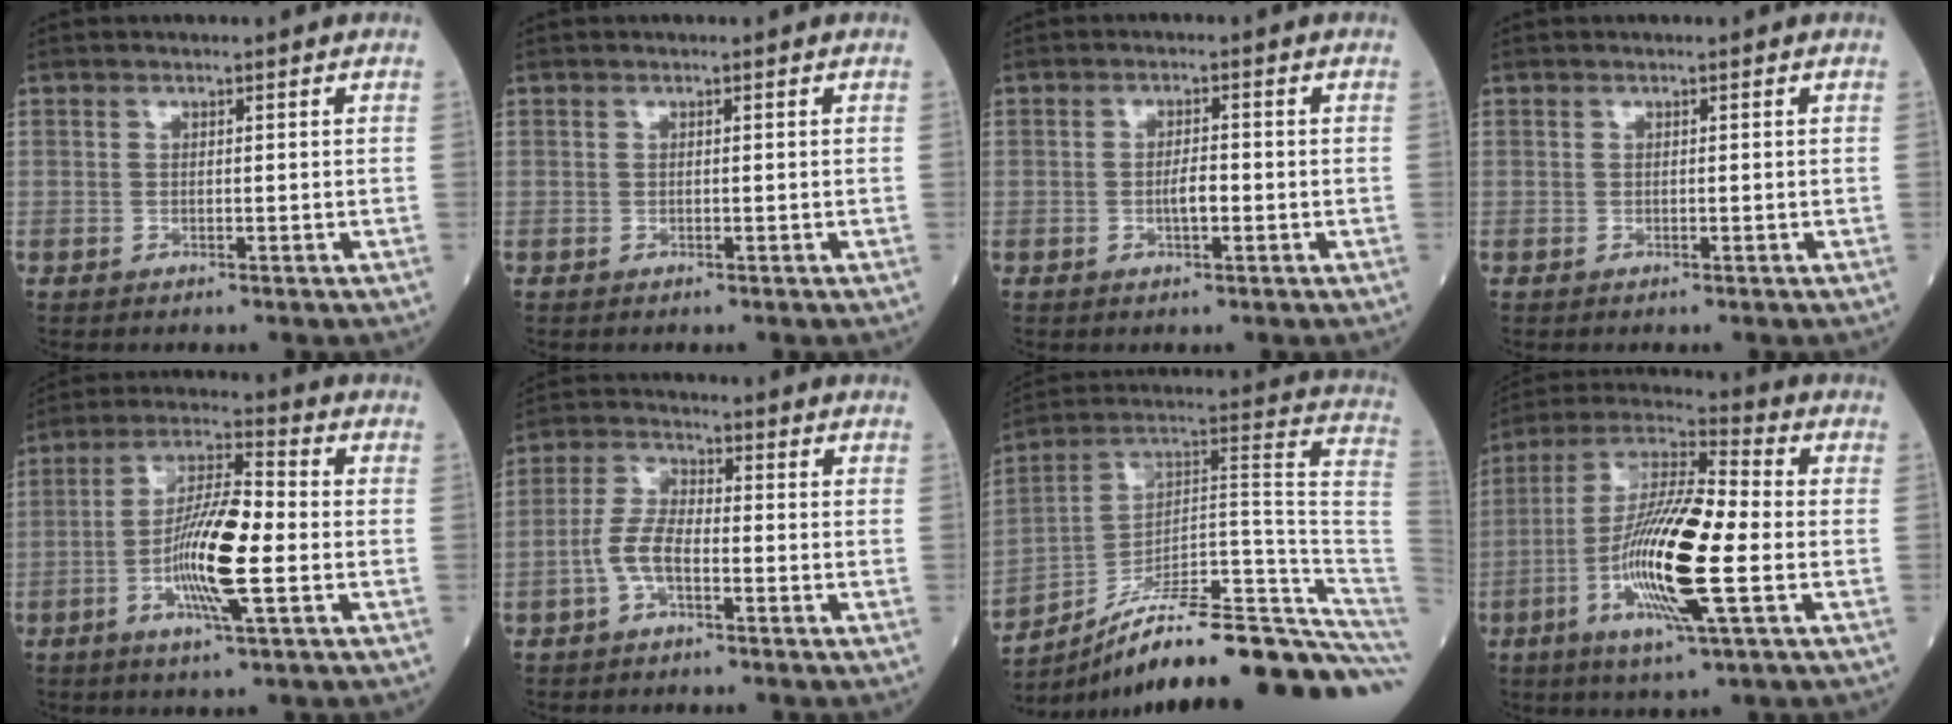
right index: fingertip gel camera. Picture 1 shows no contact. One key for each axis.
{"total": 0.0}
{"total": 2.4, "fx": -0.5, "fy": 0.6, "fz": 2.3, "tx": -0.043, "ty": 0.003, "tz": -0.007}
{"total": 0.0}
{"total": 11.4, "fx": -2.6, "fy": 1.1, "fz": 11.1, "tx": -0.211, "ty": 0.000, "tz": -0.052}
{"total": 5.5, "fx": -1.9, "fy": 2.3, "fz": 4.7, "tx": -0.104, "ty": 0.009, "tz": -0.040}
{"total": 26.4, "fx": -21.1, "fy": 1.0, "fz": 15.8, "tx": -0.126, "ty": 0.049, "tz": -0.314}
{"total": 17.0, "fx": -3.6, "fy": 1.8, "fz": 16.5, "tx": -0.330, "ty": -0.007, "tz": -0.070}